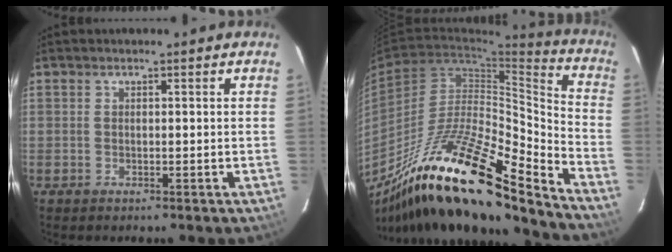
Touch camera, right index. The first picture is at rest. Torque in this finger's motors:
{"motor_torque": [1.11, -1.03, 1.05, 0.21]}